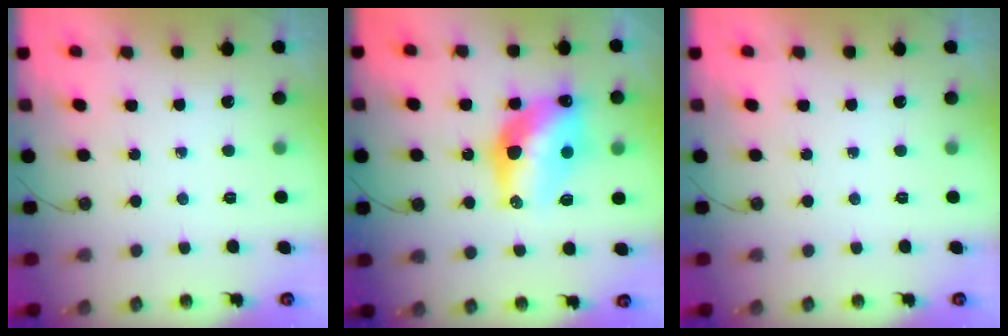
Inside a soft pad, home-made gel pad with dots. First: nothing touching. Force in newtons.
{"total": 14.6, "press": 14.6, "slide": 1.3}
{"total": 0.0}